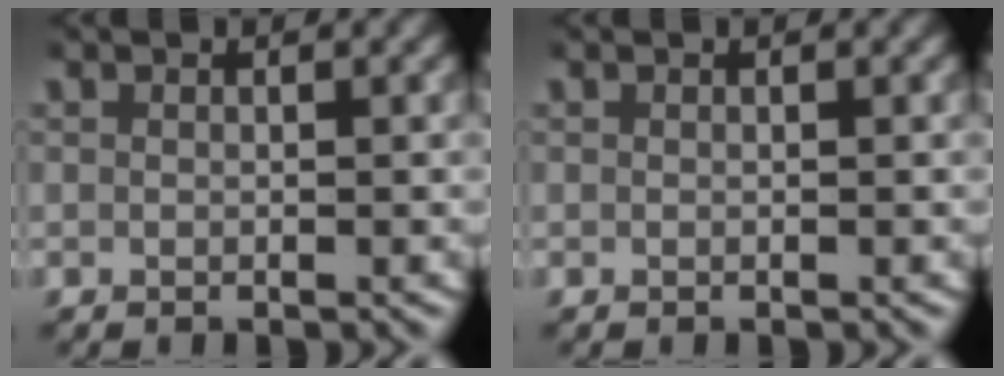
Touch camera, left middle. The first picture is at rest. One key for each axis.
{"total": 0.0}